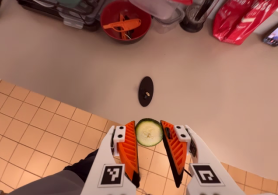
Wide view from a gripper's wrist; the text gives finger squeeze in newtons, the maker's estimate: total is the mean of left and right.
{"total": 7.8, "left": 7.0, "right": 8.6}